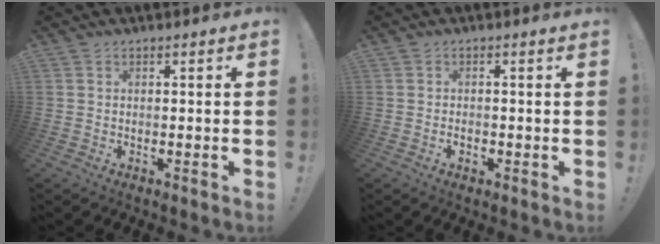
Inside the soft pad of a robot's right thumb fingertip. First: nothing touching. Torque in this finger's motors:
{"motor_torque": [0.26, 0.54, 0.18, -0.24, 0.00]}